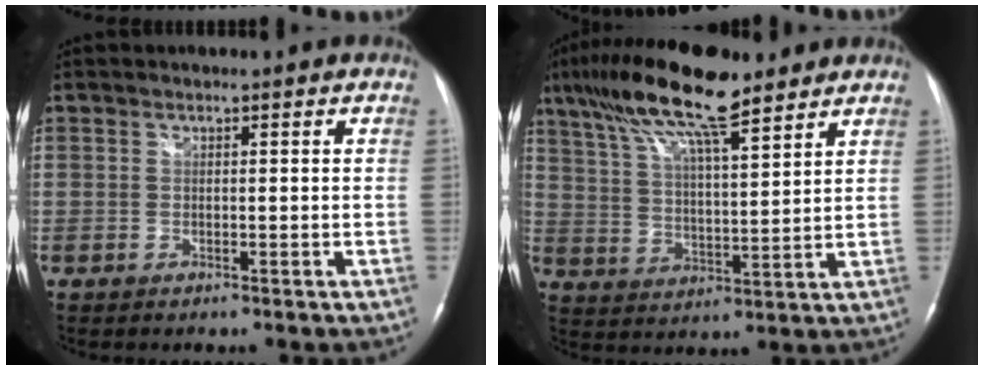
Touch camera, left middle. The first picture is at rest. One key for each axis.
{"total": 16.0, "fx": 11.2, "fy": 3.0, "fz": 11.0, "tx": -0.215, "ty": 0.025, "tz": 0.200}